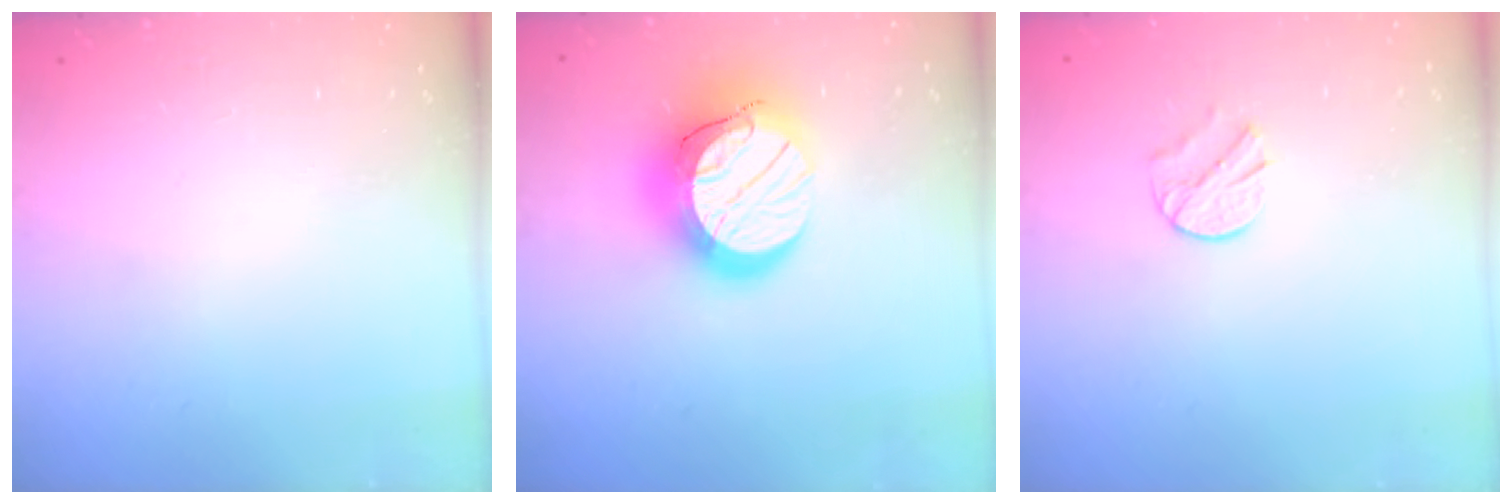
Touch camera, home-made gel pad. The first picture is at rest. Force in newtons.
{"total": 17.7, "press": 17.7, "slide": 1.6}
{"total": 6.4, "press": 6.3, "slide": 0.6}